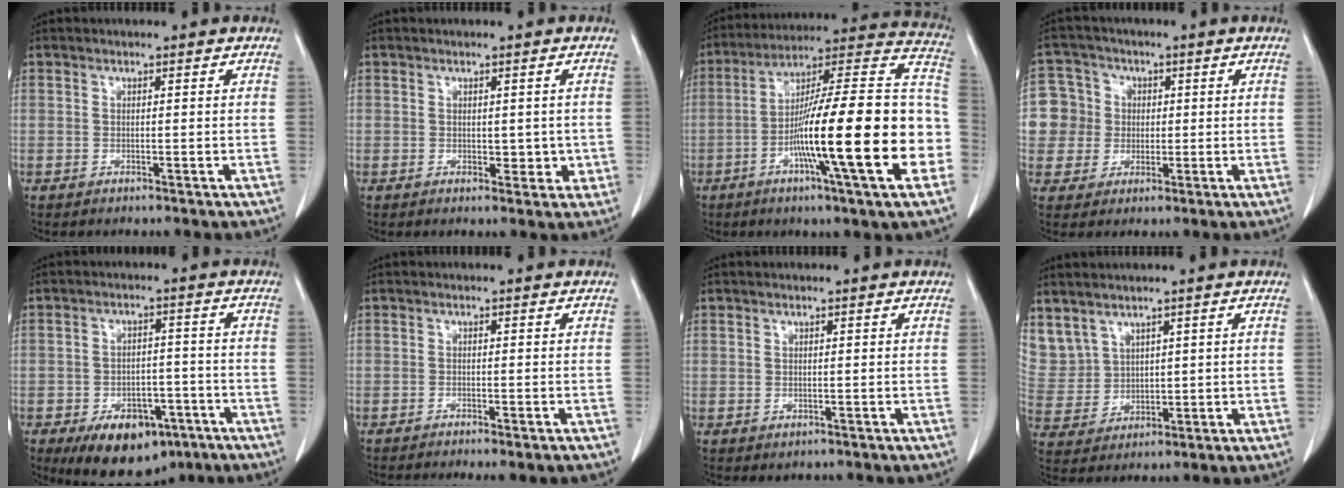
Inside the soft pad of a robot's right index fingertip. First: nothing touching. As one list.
[{"total": 2.8, "force": [-0.1, 1.9, 2.0], "torque": [-0.017, 0.000, 0.003]}, {"total": 25.5, "force": [-6.6, 1.4, 24.6], "torque": [-0.317, 0.003, -0.115]}, {"total": 8.4, "force": [0.6, 8.4, 0.6], "torque": [-0.019, 0.033, 0.018]}, {"total": 11.3, "force": [-6.6, 6.6, 6.4], "torque": [-0.093, 0.006, -0.092]}, {"total": 6.1, "force": [-5.2, 0.8, 3.2], "torque": [-0.032, -0.007, -0.069]}, {"total": 0.9, "force": [-0.2, 0.9, 0.2], "torque": [-0.005, 0.003, 0.002]}, {"total": 10.5, "force": [5.7, 8.4, 2.8], "torque": [-0.103, 0.029, 0.148]}]